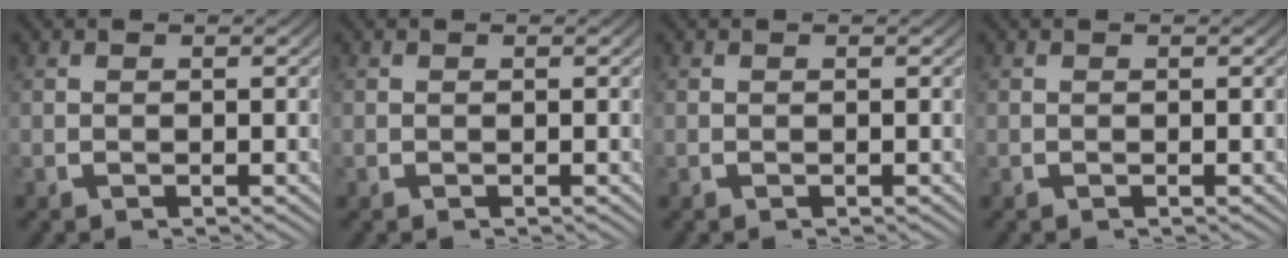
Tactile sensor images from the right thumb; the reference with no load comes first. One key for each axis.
{"total": 0.0}
{"total": 0.0}
{"total": 0.0}